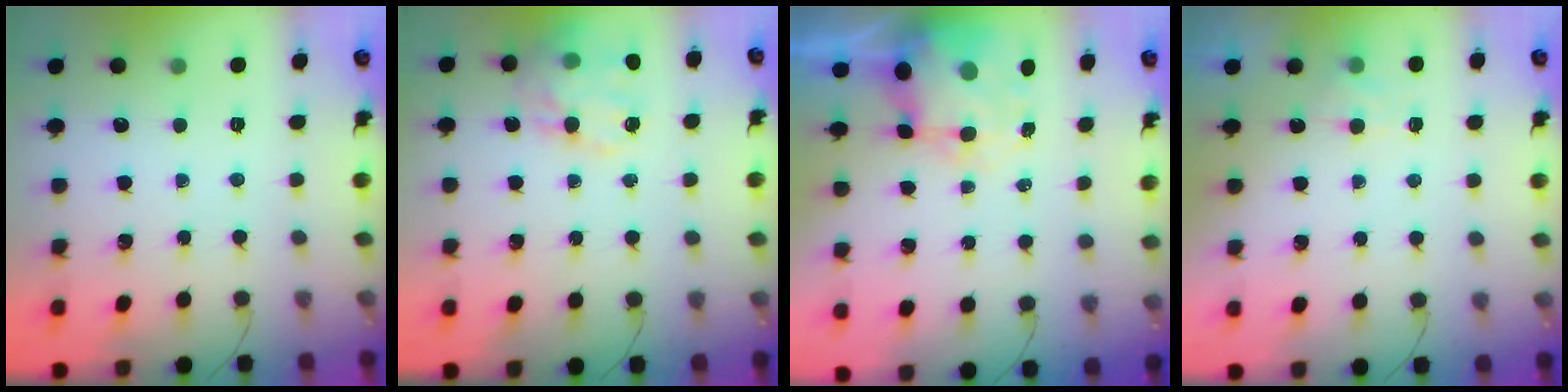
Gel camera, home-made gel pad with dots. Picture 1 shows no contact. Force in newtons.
{"total": 17.1, "press": 16.8, "slide": 3.4}
{"total": 8.7, "press": 8.5, "slide": 2.0}
{"total": 5.5, "press": 5.3, "slide": 1.5}